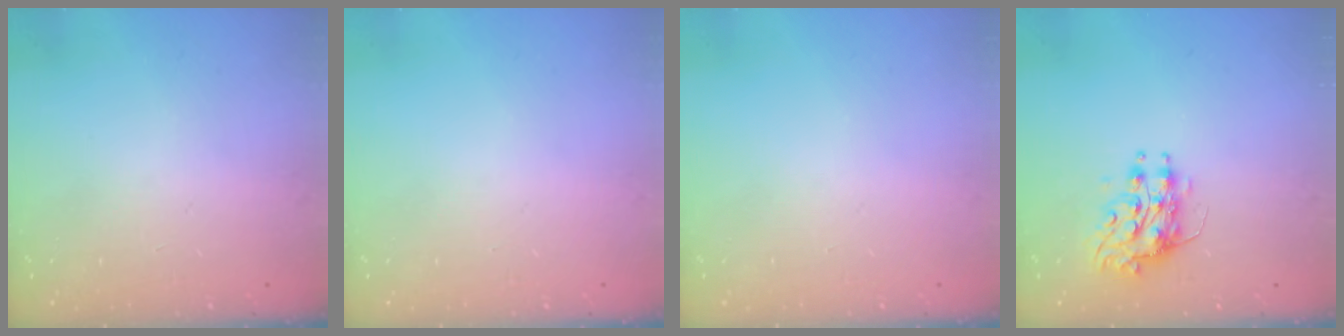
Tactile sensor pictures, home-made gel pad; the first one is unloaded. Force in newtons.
{"total": 0.0}
{"total": 0.0}
{"total": 8.1, "press": 8.1, "slide": 0.2}